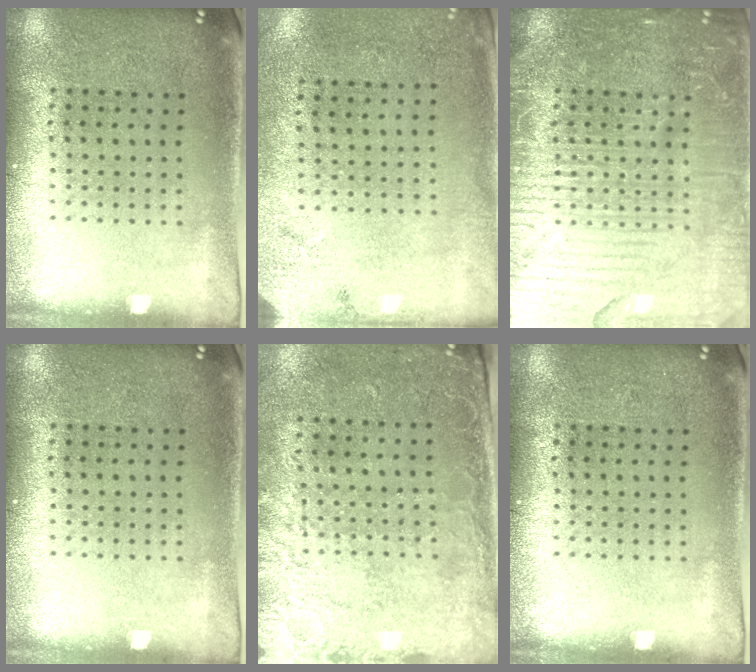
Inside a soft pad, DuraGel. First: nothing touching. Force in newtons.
{"total": 2.7, "press": 2.1, "slide": 1.7}
{"total": 7.2, "press": 7.1, "slide": 0.9}
{"total": 0.0}
{"total": 2.6, "press": 2.1, "slide": 1.4}
{"total": 0.0}